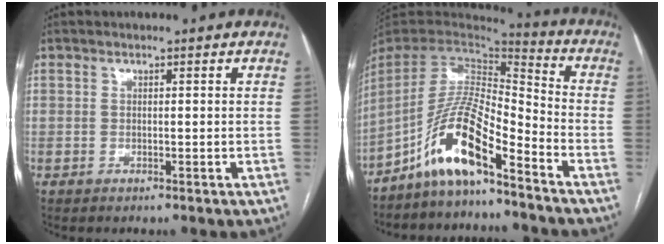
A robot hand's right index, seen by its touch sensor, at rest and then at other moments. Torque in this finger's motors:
{"motor_torque": [1.36, -0.78, 1.05, 0.21]}